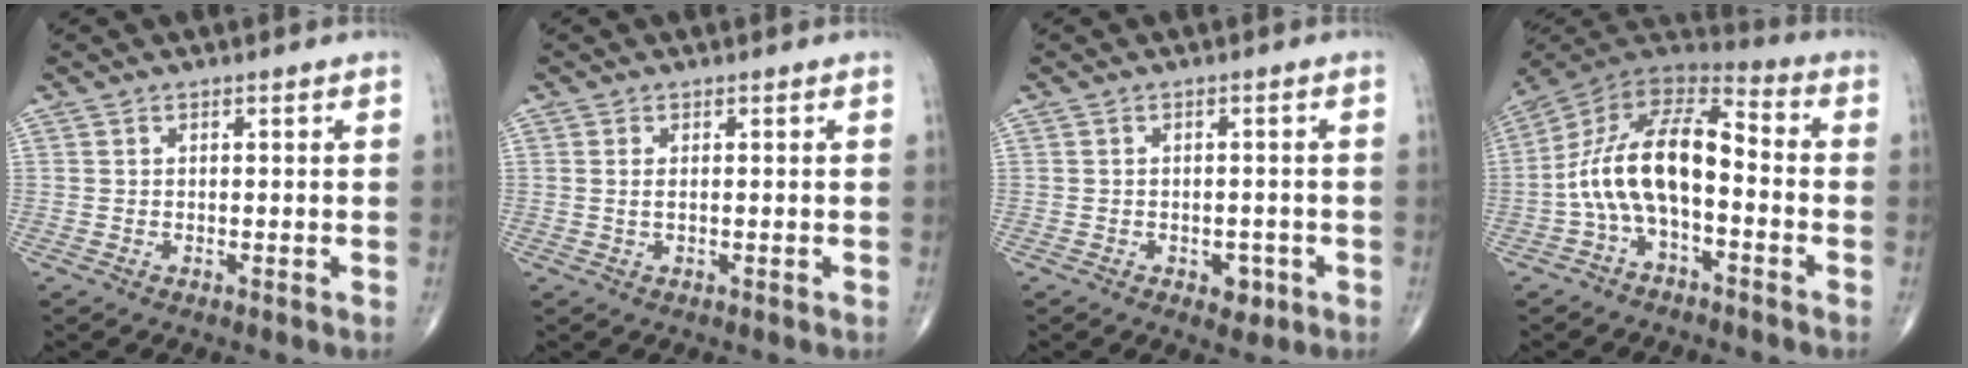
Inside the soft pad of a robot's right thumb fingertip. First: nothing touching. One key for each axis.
{"total": 1.0, "fx": 0.2, "fy": 0.3, "fz": 1.0, "tx": -0.024, "ty": 0.000, "tz": 0.005}
{"total": 2.9, "fx": -1.3, "fy": 1.9, "fz": 1.8, "tx": -0.010, "ty": 0.004, "tz": -0.014}
{"total": 15.1, "fx": -2.8, "fy": 7.3, "fz": 12.9, "tx": -0.230, "ty": 0.063, "tz": -0.061}